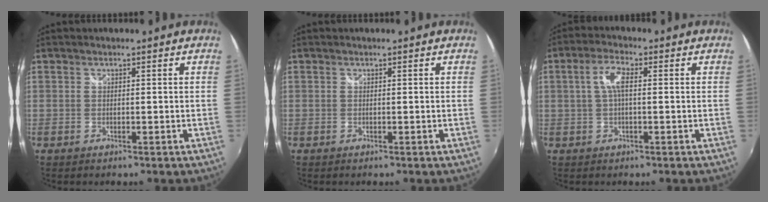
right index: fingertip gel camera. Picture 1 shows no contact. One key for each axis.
{"total": 0.0}
{"total": 4.7, "fx": 0.6, "fy": 1.5, "fz": 4.4, "tx": -0.086, "ty": 0.009, "tz": 0.012}